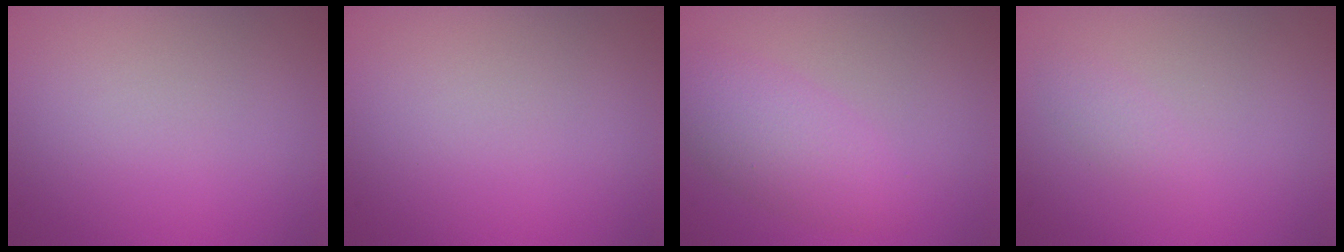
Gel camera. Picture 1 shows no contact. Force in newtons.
{"total": 0.0}
{"total": 3.8, "press": 3.8, "slide": 0.2}
{"total": 1.0, "press": 1.0, "slide": 0.1}